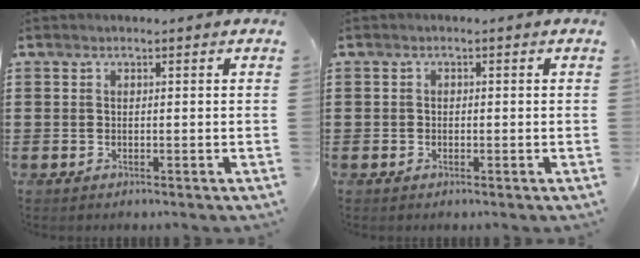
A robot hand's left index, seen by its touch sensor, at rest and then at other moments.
{"total": 0.7, "force": [-0.4, 0.5, 0.2], "torque": [-0.006, 0.001, -0.009]}